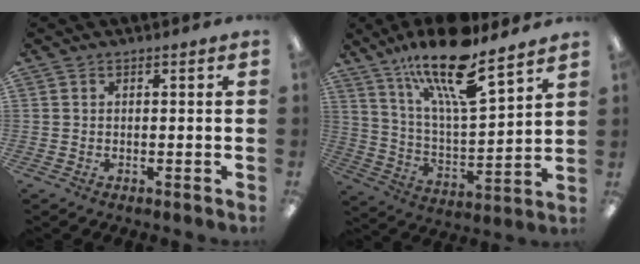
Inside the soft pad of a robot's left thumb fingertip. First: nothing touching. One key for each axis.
{"total": 19.7, "fx": 14.8, "fy": 4.6, "fz": 12.2, "tx": -0.218, "ty": -0.089, "tz": 0.248}